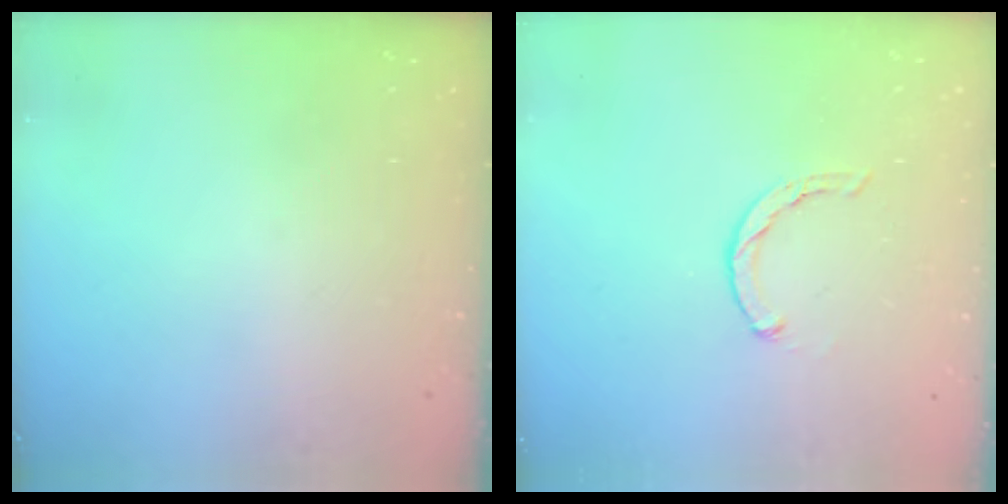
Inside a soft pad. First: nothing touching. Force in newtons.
{"total": 1.1, "press": 1.1, "slide": 0.2}